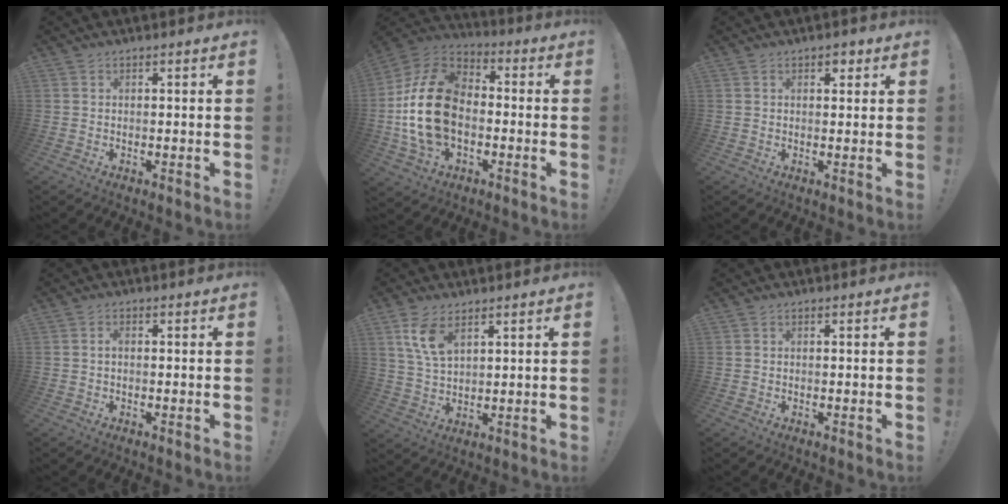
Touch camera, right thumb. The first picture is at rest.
{"total": 21.9, "force": [-2.0, 14.8, 16.0], "torque": [-0.309, 0.034, -0.026]}
{"total": 2.1, "force": [1.2, 1.4, 1.0], "torque": [-0.001, -0.005, 0.018]}
{"total": 1.1, "force": [-0.1, 0.6, 1.0], "torque": [-0.027, 0.008, -0.001]}
{"total": 8.4, "force": [4.9, 4.1, 5.5], "torque": [-0.109, -0.017, 0.091]}
{"total": 0.0}